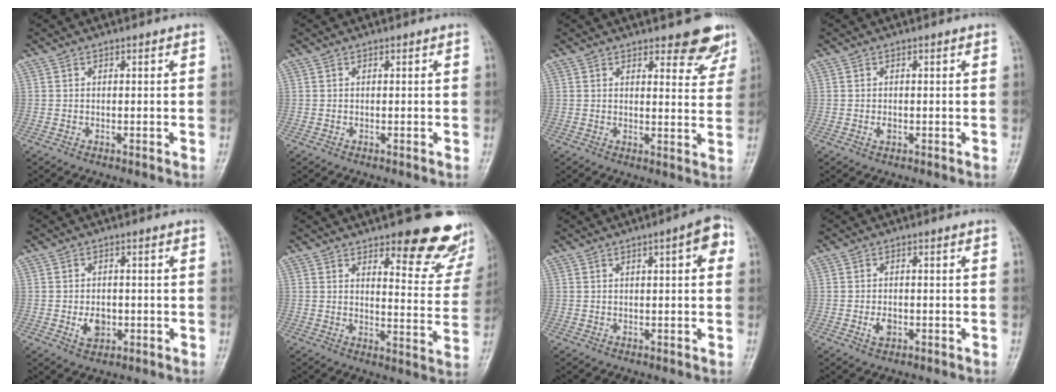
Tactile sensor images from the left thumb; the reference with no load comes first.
{"total": 0.0}
{"total": 7.2, "force": [5.4, 2.7, 3.9], "torque": [-0.014, -0.034, 0.059]}
{"total": 1.3, "force": [-0.1, 0.8, 1.0], "torque": [-0.011, 0.000, -0.002]}
{"total": 4.0, "force": [-0.8, 2.9, 2.6], "torque": [-0.034, 0.000, -0.008]}
{"total": 17.0, "force": [11.9, 5.8, 10.7], "torque": [-0.081, -0.081, 0.142]}
{"total": 5.5, "force": [1.8, 1.4, 5.0], "torque": [-0.057, 0.008, 0.018]}
{"total": 2.3, "force": [-0.6, 1.5, 1.6], "torque": [-0.027, 0.000, -0.011]}